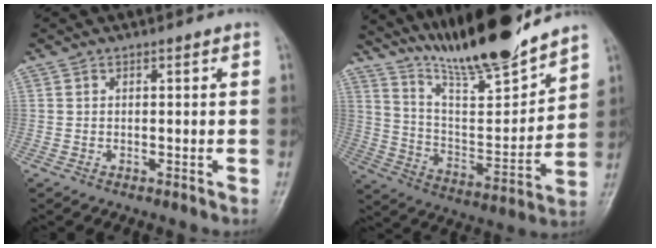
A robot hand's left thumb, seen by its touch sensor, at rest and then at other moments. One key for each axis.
{"total": 18.9, "fx": 16.4, "fy": 2.4, "fz": 9.0, "tx": -0.120, "ty": -0.097, "tz": 0.289}